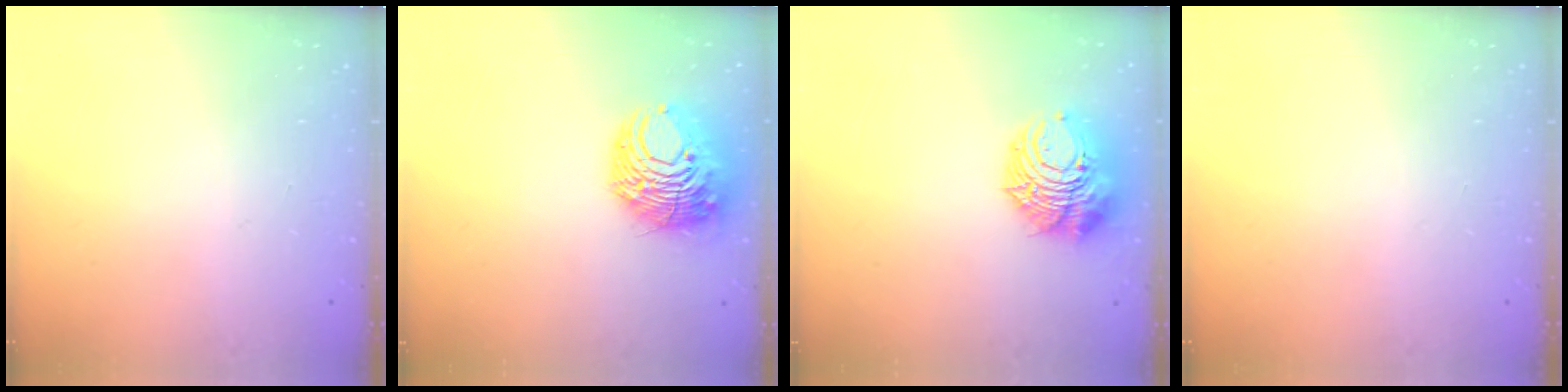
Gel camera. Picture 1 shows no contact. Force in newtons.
{"total": 13.3, "press": 13.1, "slide": 1.8}
{"total": 10.6, "press": 10.5, "slide": 1.2}
{"total": 0.0}